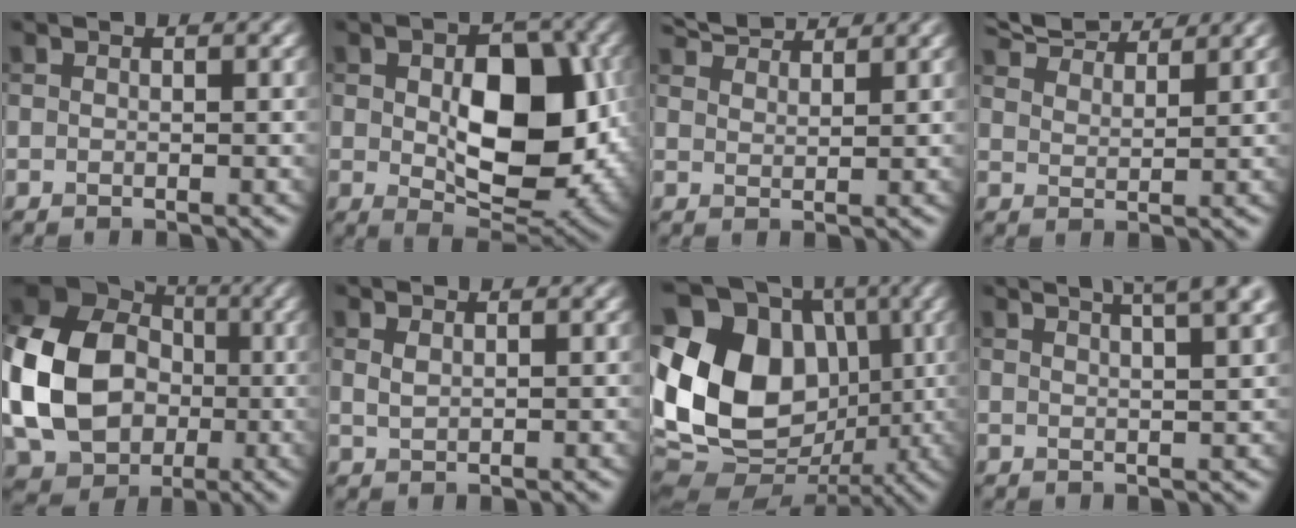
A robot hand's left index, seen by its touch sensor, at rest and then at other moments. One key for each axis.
{"total": 10.8, "fx": -0.1, "fy": 6.3, "fz": 8.8, "tx": -0.136, "ty": -0.015, "tz": 0.011}
{"total": 4.1, "fx": 3.9, "fy": 0.7, "fz": 1.2, "tx": -0.031, "ty": 0.010, "tz": 0.066}
{"total": 5.9, "fx": 5.5, "fy": 1.0, "fz": 1.9, "tx": -0.046, "ty": 0.015, "tz": 0.087}
{"total": 14.5, "fx": -1.8, "fy": 11.2, "fz": 9.1, "tx": -0.218, "ty": 0.004, "tz": -0.049}
{"total": 0.9, "fx": 0.5, "fy": 0.3, "fz": 0.6, "tx": -0.021, "ty": -0.002, "tz": 0.013}
{"total": 15.7, "fx": 0.4, "fy": 12.4, "fz": 9.7, "tx": -0.201, "ty": 0.015, "tz": 0.006}
{"total": 7.9, "fx": 5.1, "fy": 2.7, "fz": 5.5, "tx": -0.040, "ty": 0.042, "tz": 0.034}